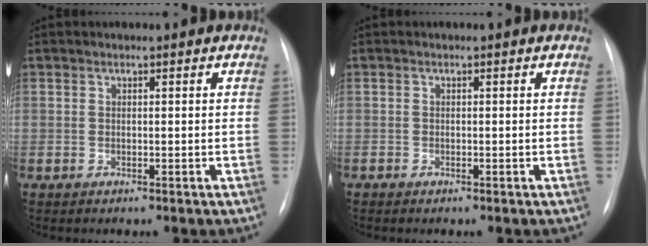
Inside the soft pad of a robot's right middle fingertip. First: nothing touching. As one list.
[{"total": 0.0}]